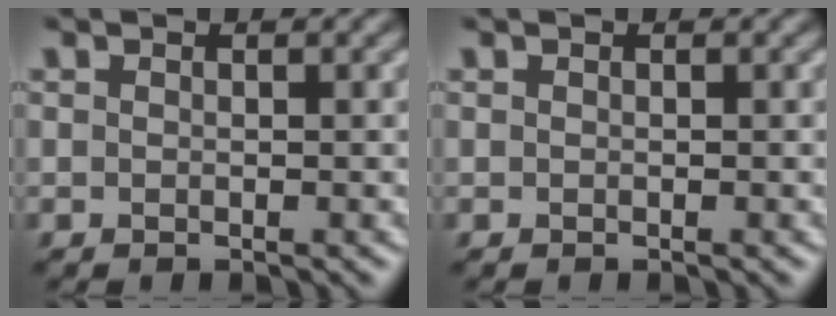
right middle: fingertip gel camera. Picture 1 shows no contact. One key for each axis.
{"total": 0.0}